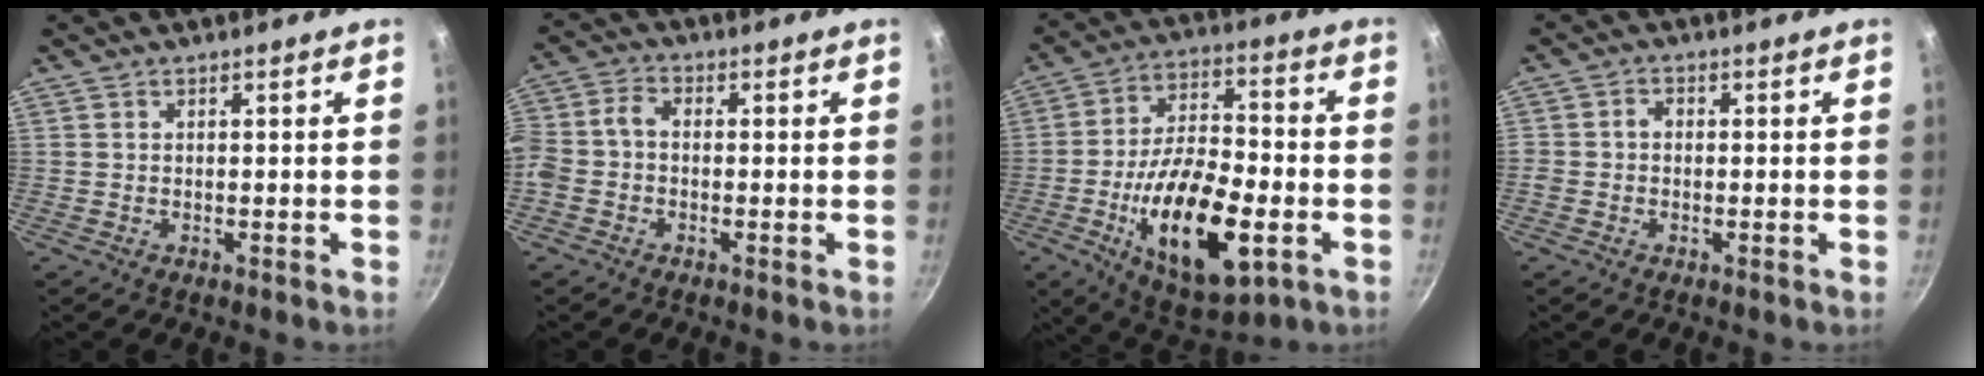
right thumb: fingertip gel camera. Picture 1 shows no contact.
{"total": 6.7, "force": [-1.8, 4.8, 4.3], "torque": [-0.096, 0.029, -0.051]}
{"total": 22.1, "force": [-6.5, 9.9, 18.6], "torque": [-0.301, 0.024, -0.101]}
{"total": 2.0, "force": [-0.4, 1.7, 1.0], "torque": [-0.013, 0.009, -0.011]}